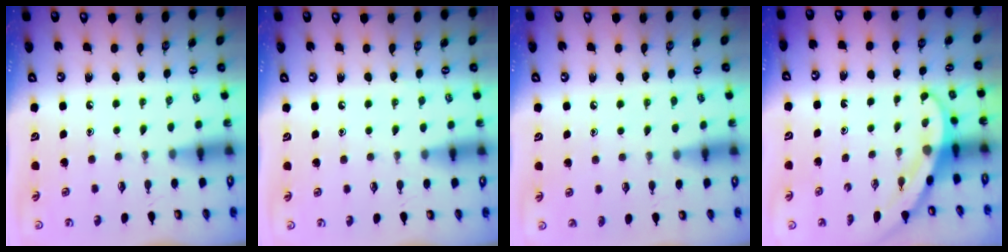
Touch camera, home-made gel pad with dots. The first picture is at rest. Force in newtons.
{"total": 3.0, "press": 2.9, "slide": 0.3}
{"total": 3.2, "press": 3.2, "slide": 0.4}
{"total": 3.1, "press": 3.1, "slide": 0.1}